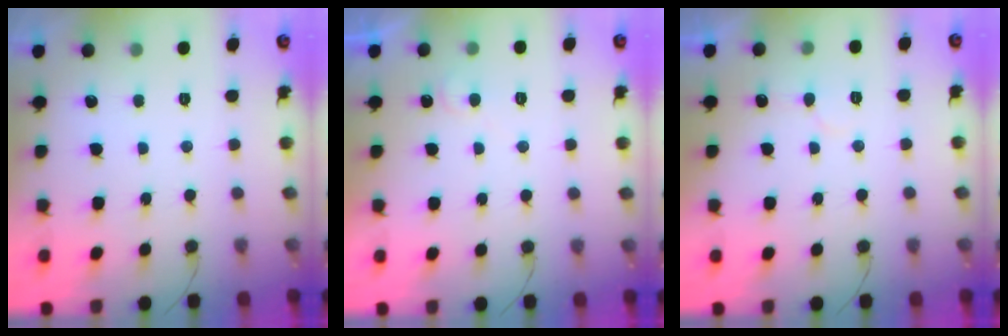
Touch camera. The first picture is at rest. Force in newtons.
{"total": 5.3, "press": 5.3, "slide": 0.5}
{"total": 5.0, "press": 5.0, "slide": 0.3}